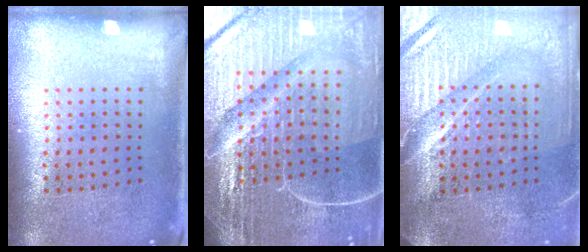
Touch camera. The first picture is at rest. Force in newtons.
{"total": 6.9, "press": 6.1, "slide": 3.3}
{"total": 4.1, "press": 3.7, "slide": 1.7}